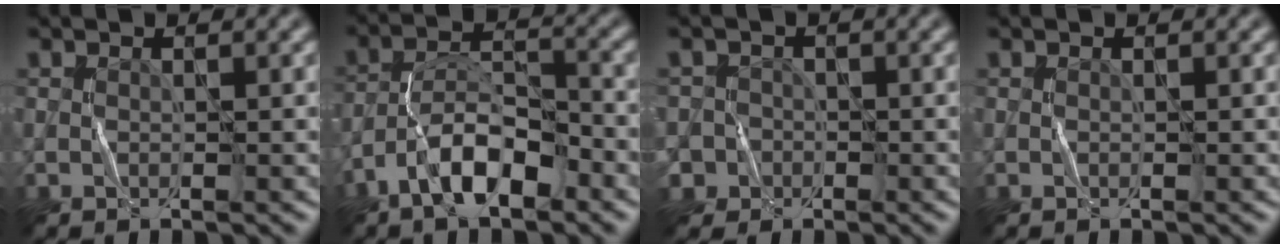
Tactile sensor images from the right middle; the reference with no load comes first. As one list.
[{"total": 5.8, "force": [-3.6, 2.1, 4.0], "torque": [-0.068, 0.010, -0.069]}, {"total": 3.7, "force": [-1.7, 3.3, 0.1], "torque": [0.020, -0.001, -0.044]}, {"total": 0.0}]